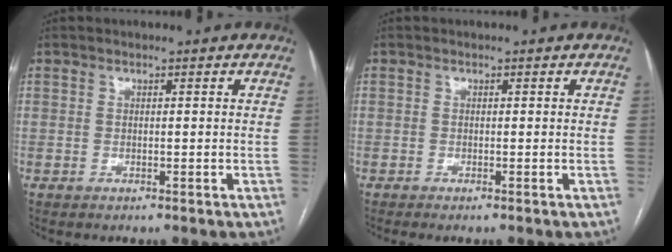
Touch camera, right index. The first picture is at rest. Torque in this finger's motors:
{"motor_torque": [0.06, 0.06, 0.02, 0.01]}